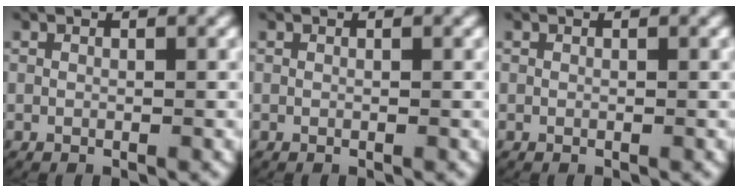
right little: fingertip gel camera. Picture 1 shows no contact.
{"total": 0.0}
{"total": 0.0}